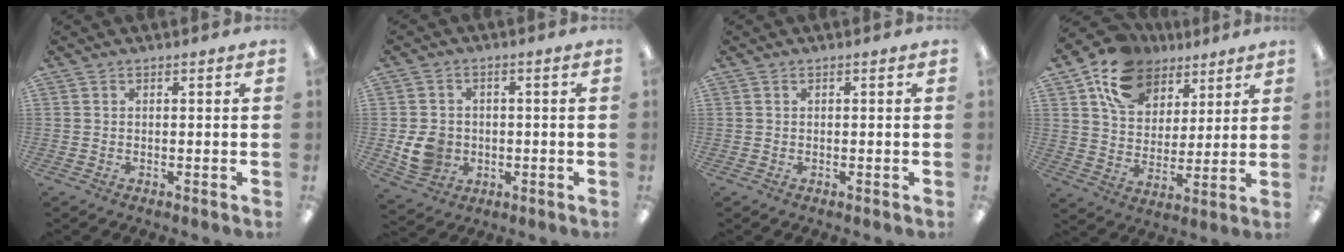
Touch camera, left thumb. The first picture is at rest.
{"total": 7.3, "force": [-1.2, 6.4, 3.3], "torque": [-0.064, 0.009, -0.019]}
{"total": 0.0}
{"total": 14.3, "force": [9.0, 9.8, 5.2], "torque": [-0.105, -0.043, 0.173]}